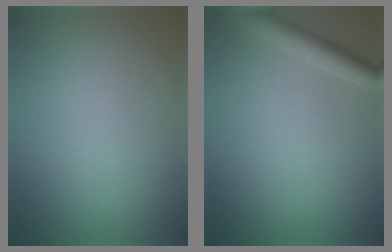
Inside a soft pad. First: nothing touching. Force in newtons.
{"total": 2.7, "press": 2.7, "slide": 0.2}